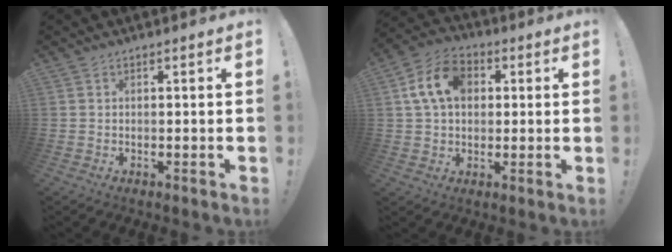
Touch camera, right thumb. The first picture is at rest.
{"total": 12.8, "force": [3.4, 9.3, 8.1], "torque": [-0.137, 0.012, 0.066]}